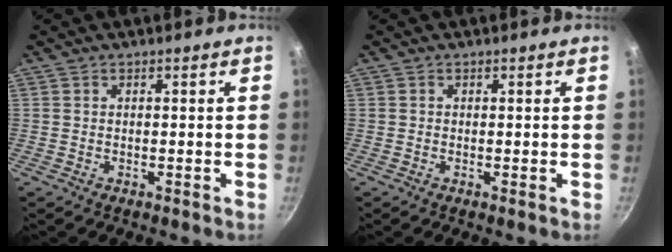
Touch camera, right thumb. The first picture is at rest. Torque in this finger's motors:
{"motor_torque": [0.30, 0.24, 0.36, -0.16, 0.00]}